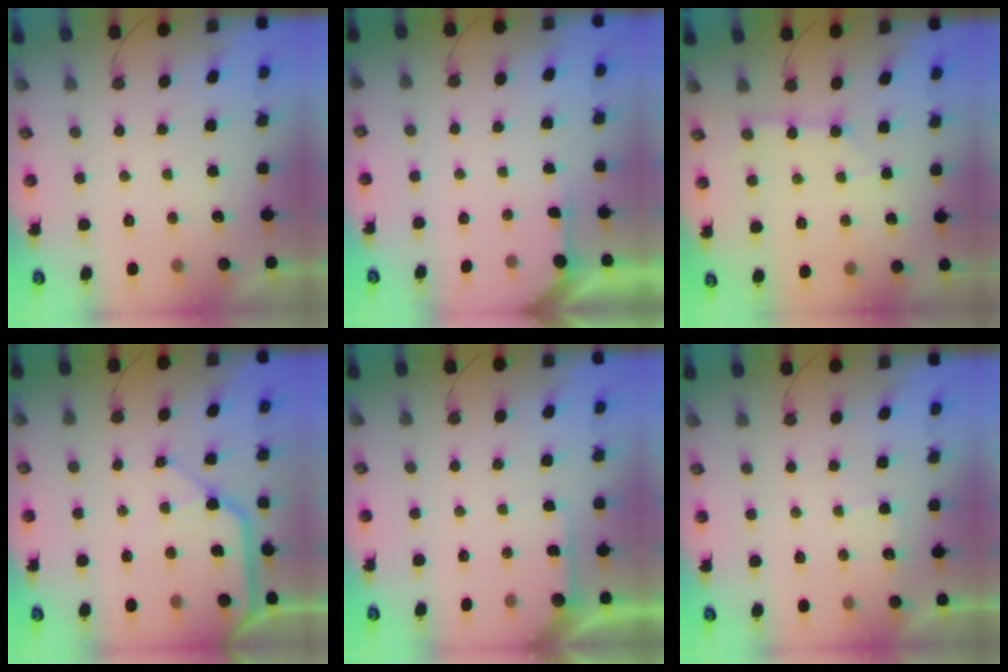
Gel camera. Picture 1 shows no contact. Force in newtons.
{"total": 1.6, "press": 1.6, "slide": 0.2}
{"total": 2.2, "press": 2.2, "slide": 0.3}
{"total": 10.2, "press": 10.1, "slide": 1.4}
{"total": 4.3, "press": 4.3, "slide": 0.2}
{"total": 4.3, "press": 4.2, "slide": 0.8}